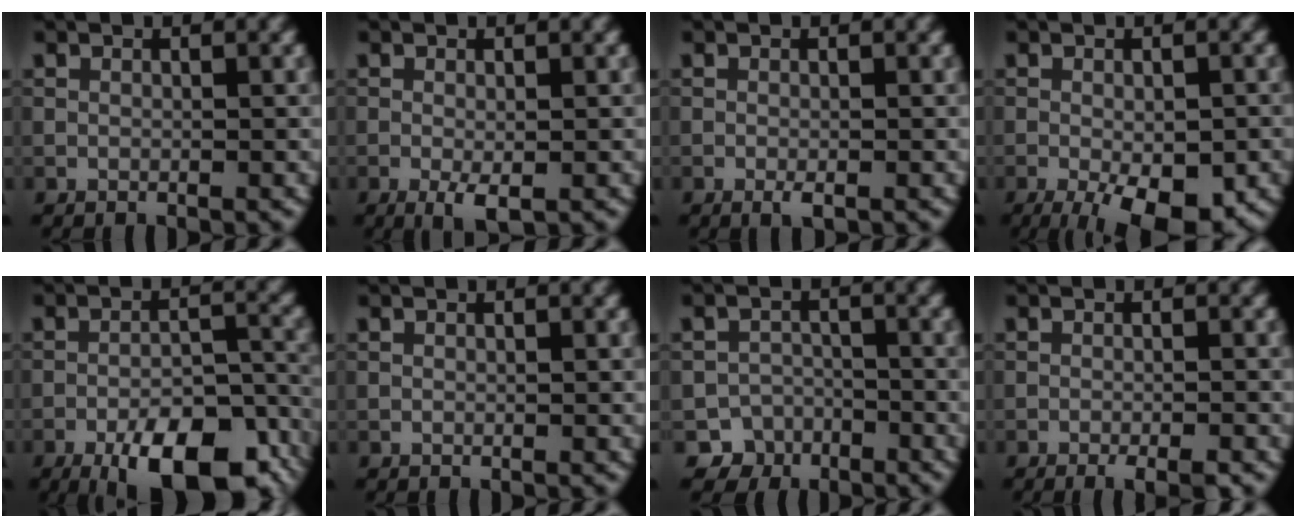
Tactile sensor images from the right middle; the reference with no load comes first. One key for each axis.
{"total": 2.0, "fx": -0.7, "fy": 0.6, "fz": 1.8, "tx": -0.035, "ty": -0.007, "tz": -0.012}
{"total": 0.9, "fx": -0.4, "fy": 0.2, "fz": 0.8, "tx": -0.015, "ty": -0.004, "tz": -0.007}
{"total": 8.2, "fx": -4.1, "fy": 2.9, "fz": 6.5, "tx": -0.099, "ty": -0.015, "tz": -0.050}
{"total": 11.7, "fx": -7.4, "fy": 4.3, "fz": 8.0, "tx": -0.116, "ty": -0.006, "tz": -0.109}
{"total": 0.0}
{"total": 3.7, "fx": -2.7, "fy": 2.6, "fz": -0.1, "tx": 0.027, "ty": 0.003, "tz": -0.037}
{"total": 2.4, "fx": -1.5, "fy": 0.3, "fz": 1.8, "tx": -0.024, "ty": -0.001, "tz": -0.025}